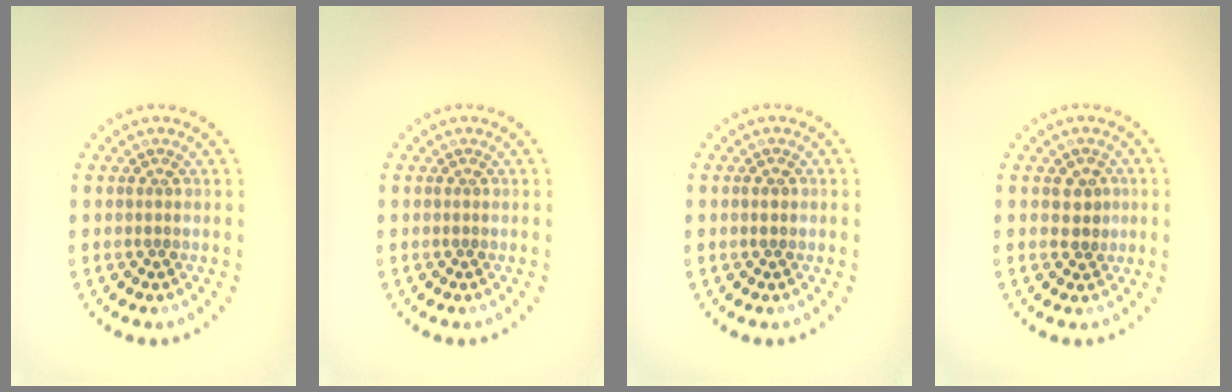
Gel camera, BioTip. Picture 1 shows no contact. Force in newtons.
{"total": 0.0}
{"total": 1.0, "press": 1.0, "slide": 0.1}
{"total": 1.8, "press": 1.7, "slide": 0.6}